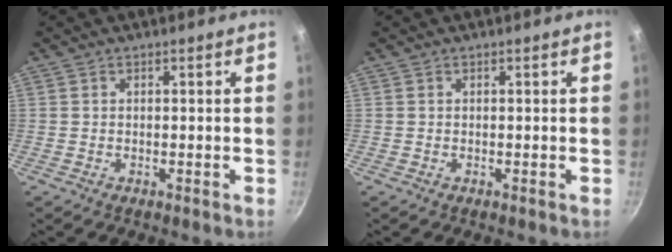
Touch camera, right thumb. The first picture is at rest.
{"total": 0.0}